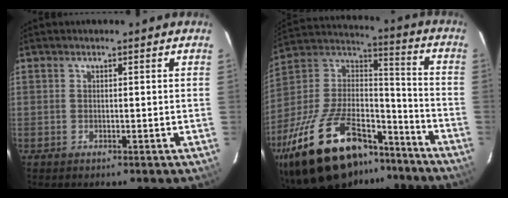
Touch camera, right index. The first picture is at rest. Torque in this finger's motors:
{"motor_torque": [1.53, -0.60, 1.05, 0.21]}